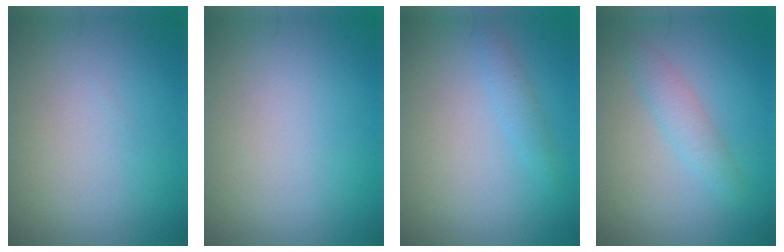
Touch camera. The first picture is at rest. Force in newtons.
{"total": 0.0}
{"total": 1.3, "press": 1.3, "slide": 0.1}
{"total": 2.1, "press": 2.1, "slide": 0.2}